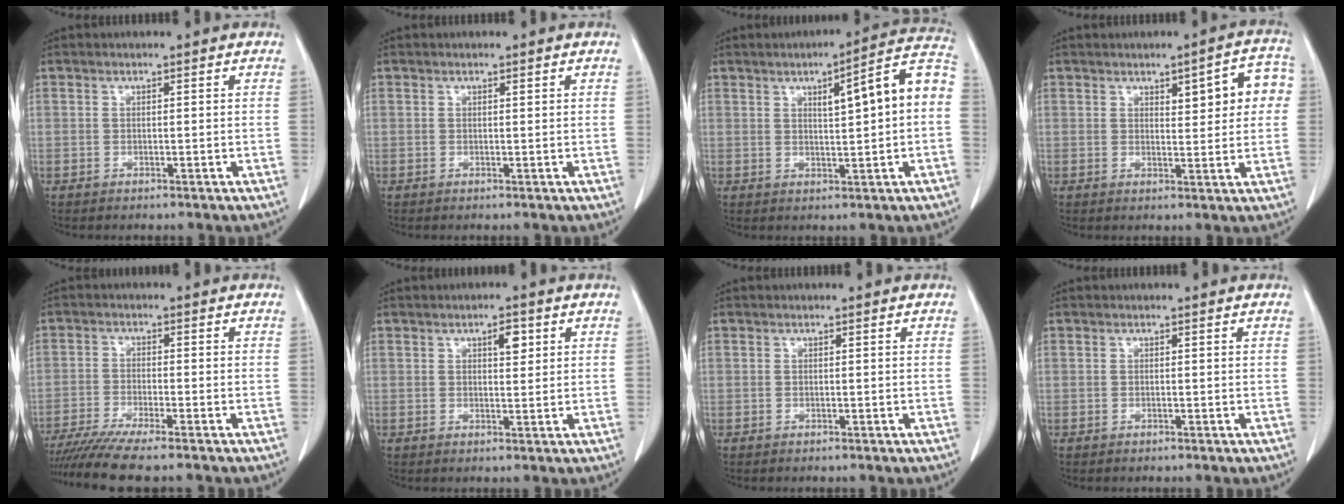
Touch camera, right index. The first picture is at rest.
{"total": 0.0}
{"total": 10.3, "force": [1.4, 0.8, 10.2], "torque": [-0.137, 0.026, 0.017]}
{"total": 7.2, "force": [2.0, 2.3, 6.6], "torque": [-0.074, 0.019, 0.023]}
{"total": 9.4, "force": [-8.0, -0.7, 4.8], "torque": [-0.072, -0.020, -0.131]}
{"total": 2.8, "force": [1.2, 1.0, 2.2], "torque": [-0.035, -0.001, 0.019]}
{"total": 0.0}
{"total": 0.0}